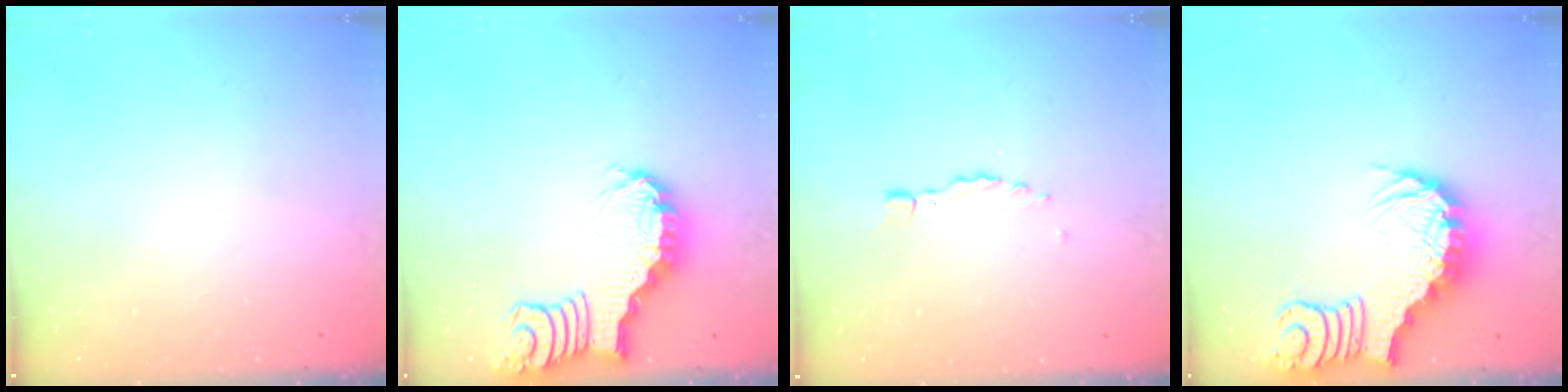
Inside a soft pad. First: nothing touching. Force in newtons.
{"total": 2.7, "press": 2.7, "slide": 0.4}
{"total": 0.0}
{"total": 3.1, "press": 3.0, "slide": 0.7}